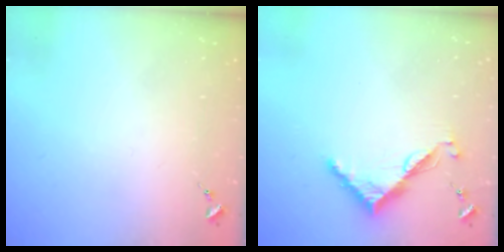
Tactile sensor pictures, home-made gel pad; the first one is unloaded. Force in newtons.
{"total": 7.4, "press": 7.4, "slide": 0.7}